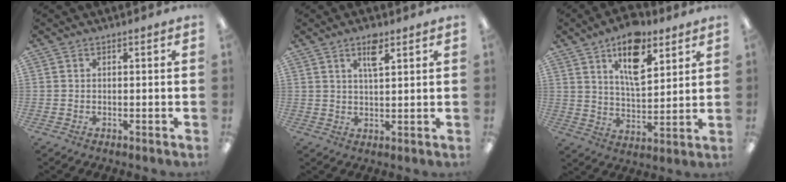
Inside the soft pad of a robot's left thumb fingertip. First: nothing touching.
{"total": 5.2, "force": [3.2, 1.6, 3.8], "torque": [-0.061, -0.005, 0.050]}
{"total": 13.9, "force": [8.4, 6.4, 9.0], "torque": [-0.136, -0.030, 0.142]}